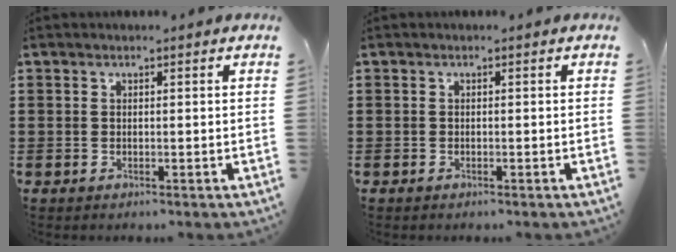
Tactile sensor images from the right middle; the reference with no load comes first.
{"total": 0.0}